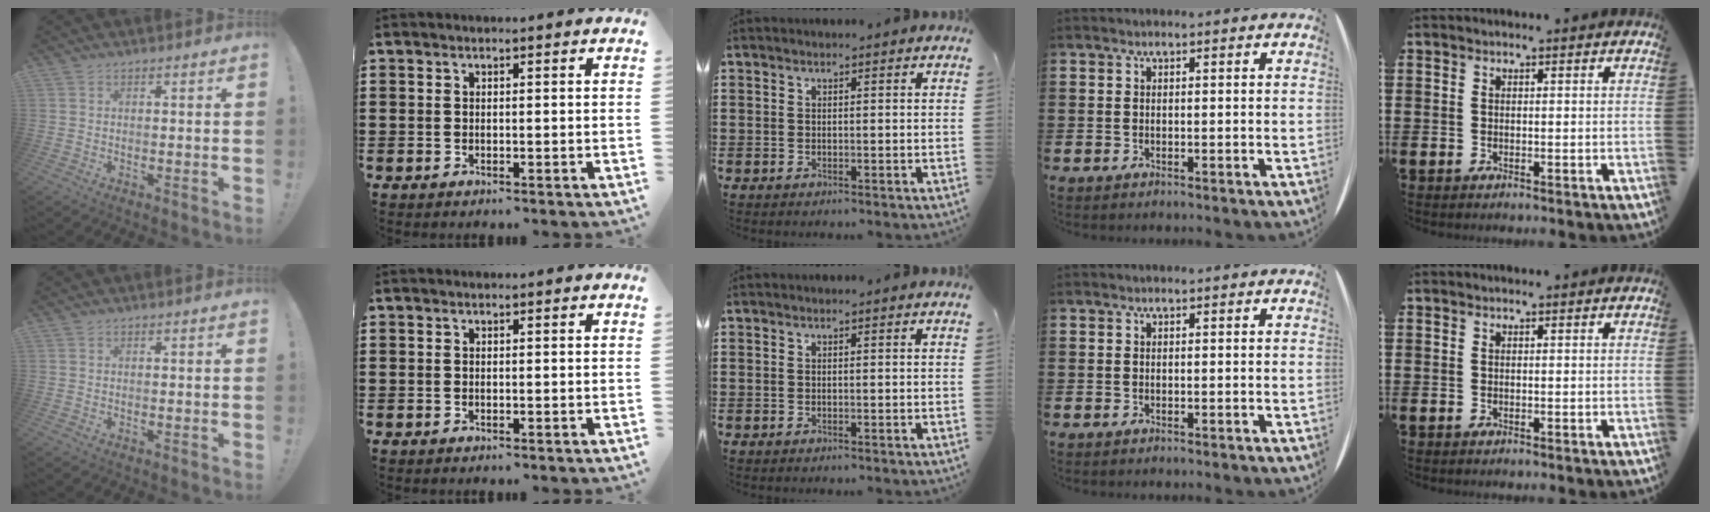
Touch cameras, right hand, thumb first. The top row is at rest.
{}